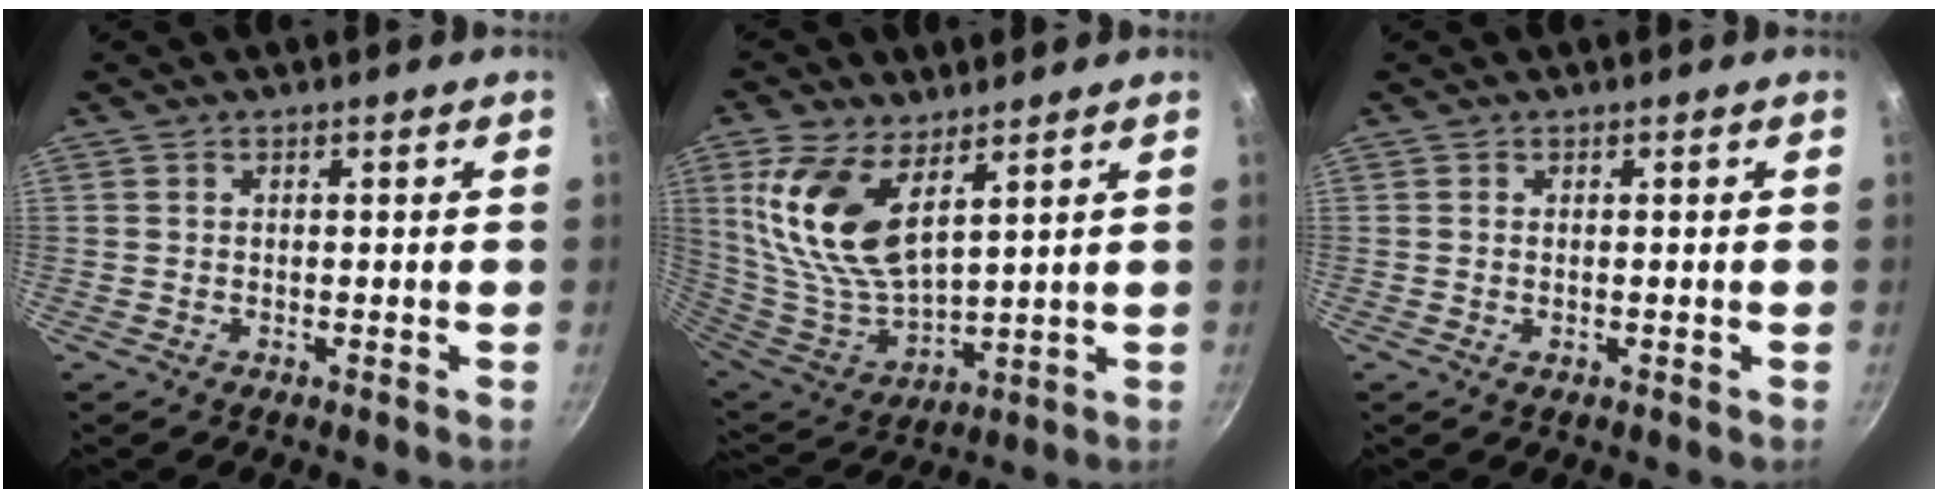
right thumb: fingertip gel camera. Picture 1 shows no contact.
{"total": 15.8, "force": [7.0, 7.6, 12.0], "torque": [-0.240, -0.047, 0.150]}
{"total": 0.6, "force": [0.0, 0.3, 0.5], "torque": [-0.009, 0.000, -0.001]}